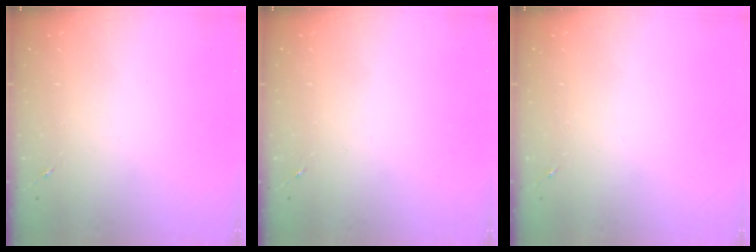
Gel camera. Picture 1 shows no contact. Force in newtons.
{"total": 0.0}
{"total": 0.0}